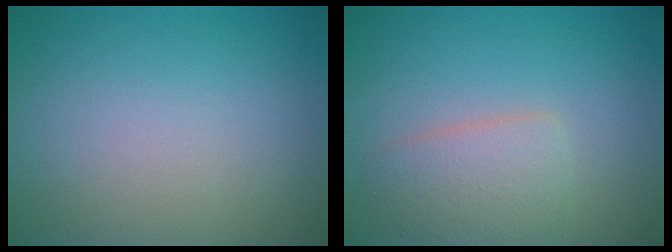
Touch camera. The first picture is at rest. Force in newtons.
{"total": 3.2, "press": 3.1, "slide": 0.2}